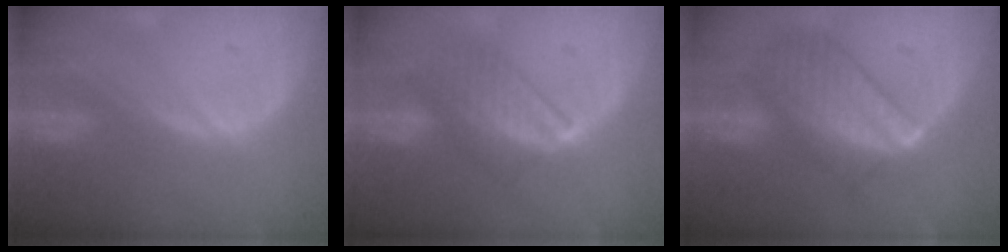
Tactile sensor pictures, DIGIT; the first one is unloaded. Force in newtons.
{"total": 6.6, "press": 6.6, "slide": 0.9}
{"total": 10.2, "press": 10.1, "slide": 0.8}